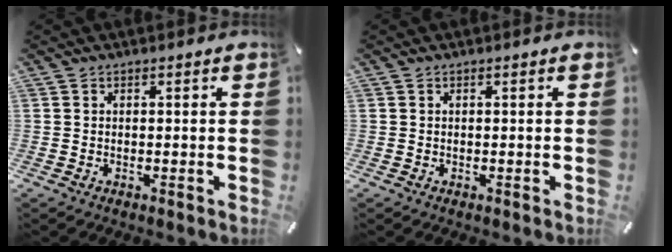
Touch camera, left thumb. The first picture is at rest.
{"total": 0.0}